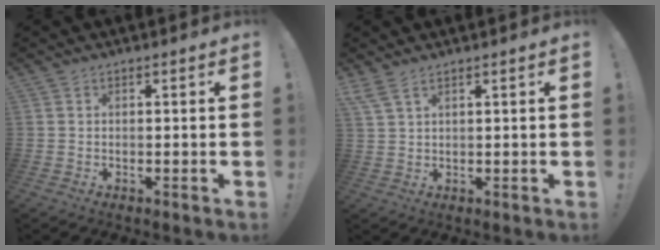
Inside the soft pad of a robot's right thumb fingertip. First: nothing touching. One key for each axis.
{"total": 3.6, "fx": 2.5, "fy": 0.9, "fz": 2.4, "tx": -0.053, "ty": -0.007, "tz": 0.049}